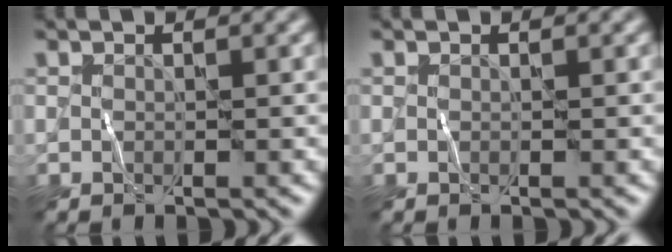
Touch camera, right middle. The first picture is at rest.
{"total": 0.0}